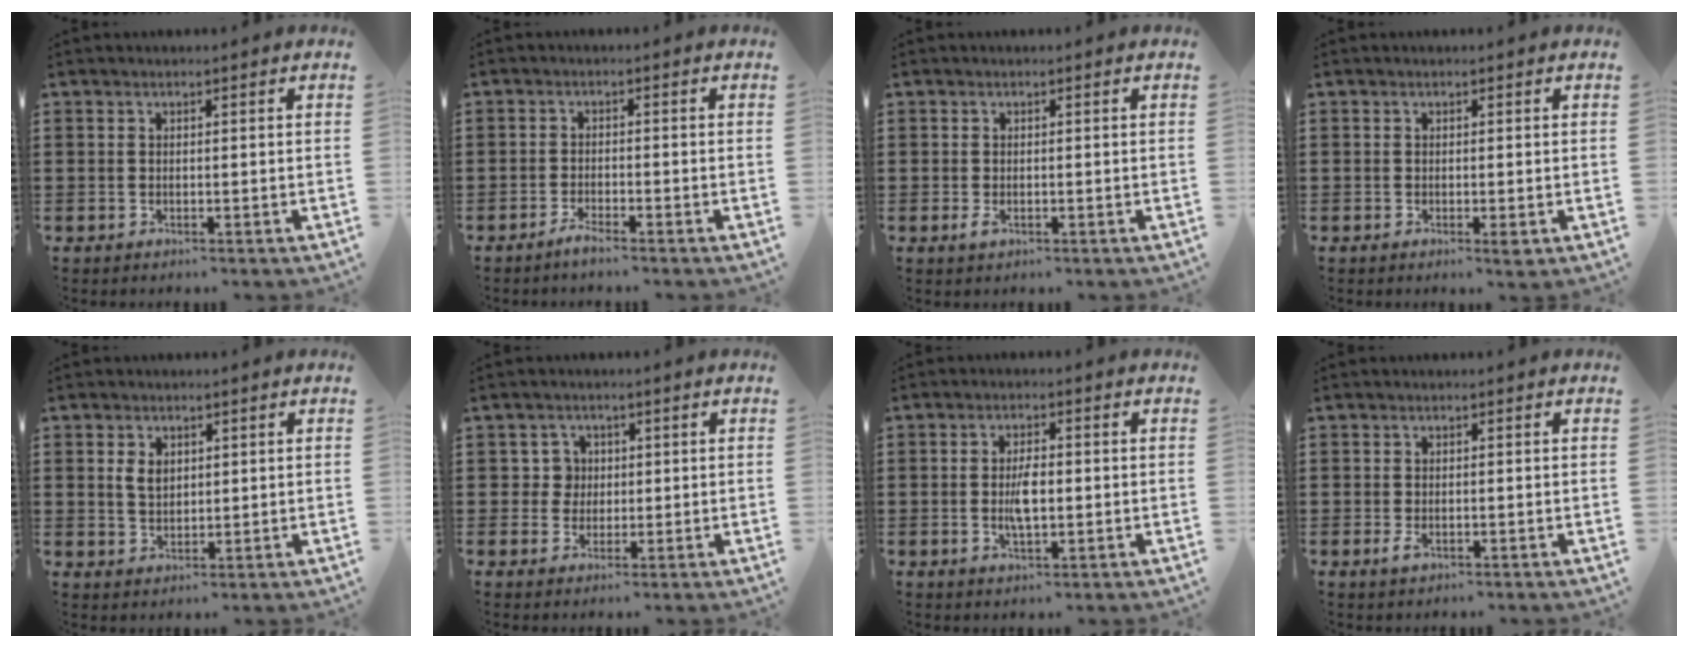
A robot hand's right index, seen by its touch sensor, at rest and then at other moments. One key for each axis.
{"total": 1.9, "fx": -1.8, "fy": -0.1, "fz": 0.8, "tx": -0.015, "ty": -0.001, "tz": -0.032}
{"total": 1.1, "fx": -0.3, "fy": 0.5, "fz": 0.9, "tx": -0.018, "ty": -0.001, "tz": -0.006}
{"total": 1.3, "fx": -0.3, "fy": 0.2, "fz": 1.2, "tx": -0.030, "ty": -0.009, "tz": -0.006}
{"total": 2.9, "fx": 0.9, "fy": 1.9, "fz": 1.9, "tx": -0.044, "ty": 0.007, "tz": 0.016}
{"total": 3.3, "fx": 0.4, "fy": 3.1, "fz": 0.9, "tx": -0.033, "ty": 0.010, "tz": 0.005}
{"total": 4.4, "fx": -0.2, "fy": 1.7, "fz": 4.1, "tx": -0.088, "ty": -0.003, "tz": -0.009}
{"total": 1.3, "fx": -0.4, "fy": 0.6, "fz": 1.1, "tx": -0.029, "ty": -0.004, "tz": -0.009}